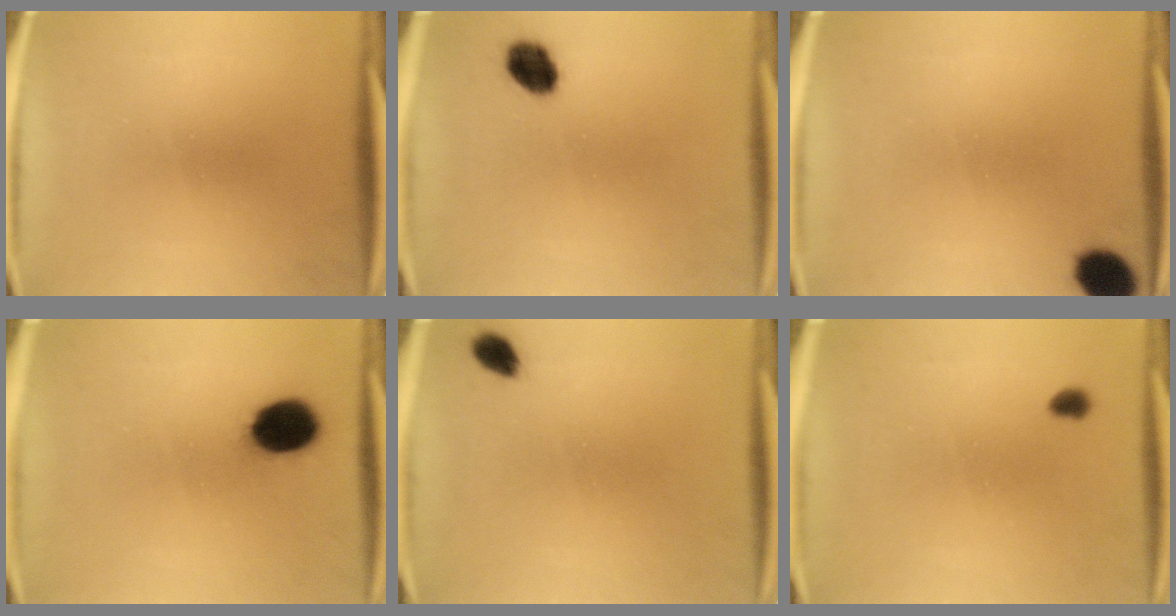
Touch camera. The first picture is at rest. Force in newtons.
{"total": 5.9}
{"total": 7.0}
{"total": 10.5}
{"total": 2.6}
{"total": 1.3}